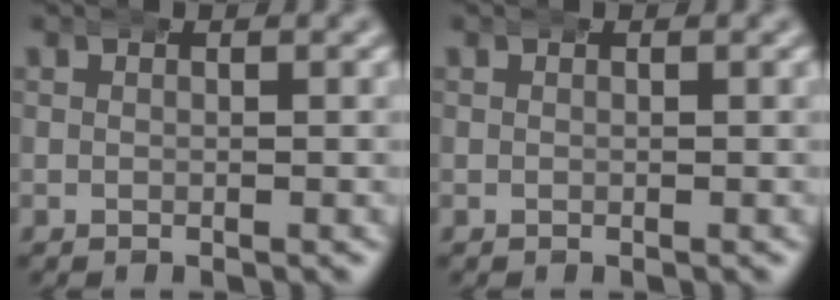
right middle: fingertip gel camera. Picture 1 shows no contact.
{"total": 0.0}